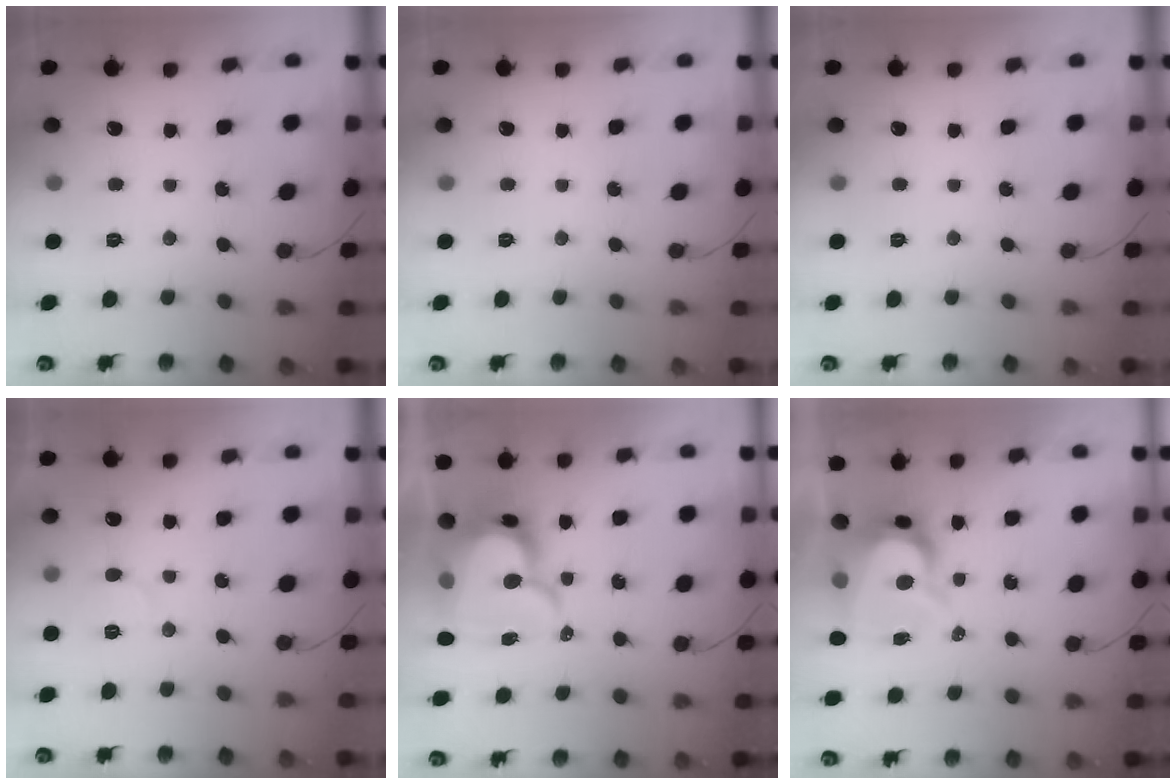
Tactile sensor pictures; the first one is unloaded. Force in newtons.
{"total": 0.0}
{"total": 0.0}
{"total": 6.1, "press": 6.1, "slide": 0.6}
{"total": 15.0, "press": 14.9, "slide": 1.4}
{"total": 9.0, "press": 9.0, "slide": 0.6}